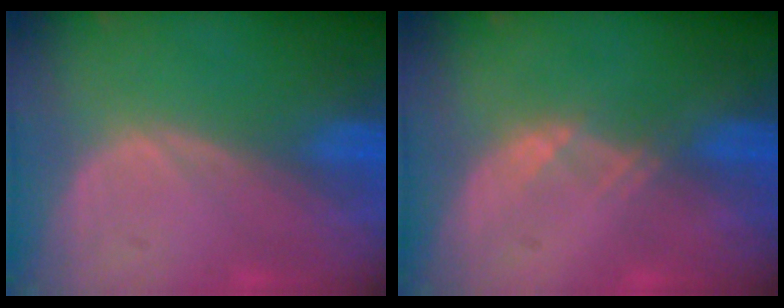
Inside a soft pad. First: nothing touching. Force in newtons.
{"total": 1.1, "press": 1.0, "slide": 0.2}